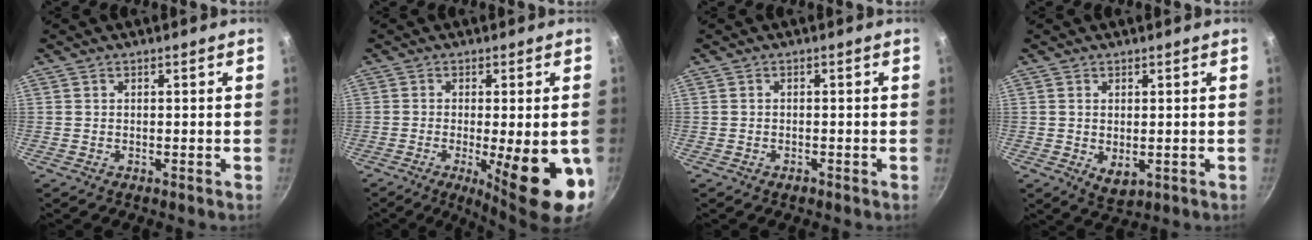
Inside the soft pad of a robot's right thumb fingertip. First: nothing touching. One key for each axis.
{"total": 16.0, "fx": -4.4, "fy": 4.2, "fz": 14.8, "tx": -0.183, "ty": -0.007, "tz": -0.050}
{"total": 1.1, "fx": -0.7, "fy": 0.6, "fz": 0.5, "tx": -0.011, "ty": 0.006, "tz": -0.012}
{"total": 4.1, "fx": -0.4, "fy": 2.3, "fz": 3.4, "tx": -0.053, "ty": -0.016, "tz": -0.001}